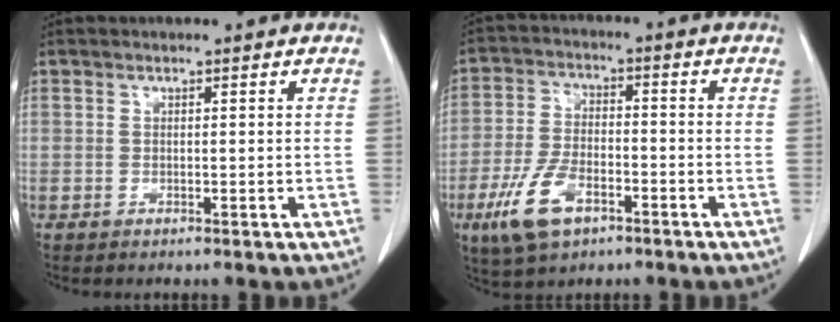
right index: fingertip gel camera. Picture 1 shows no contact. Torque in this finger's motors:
{"motor_torque": [0.20, -0.12, -0.47, -0.17]}